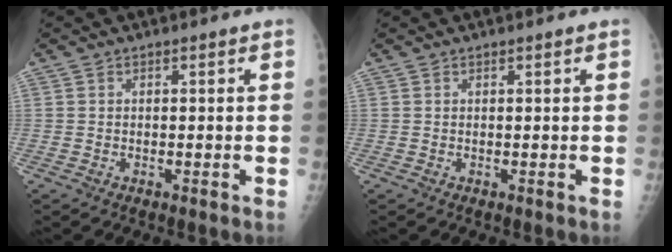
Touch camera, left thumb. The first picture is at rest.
{"total": 0.0}